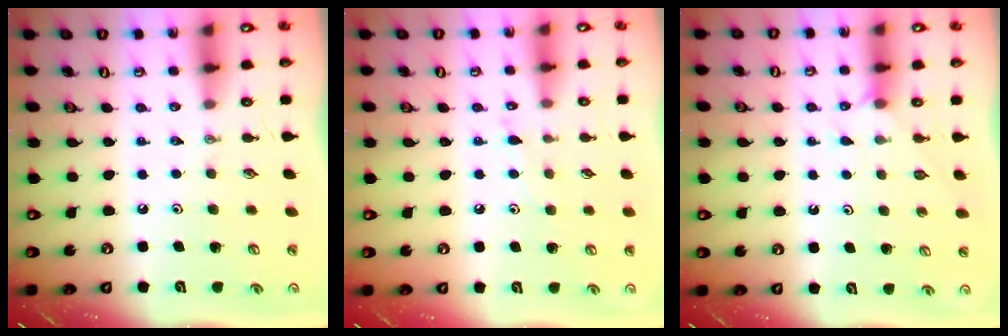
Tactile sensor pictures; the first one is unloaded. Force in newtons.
{"total": 6.7, "press": 6.7, "slide": 0.8}
{"total": 3.8, "press": 3.8, "slide": 0.4}